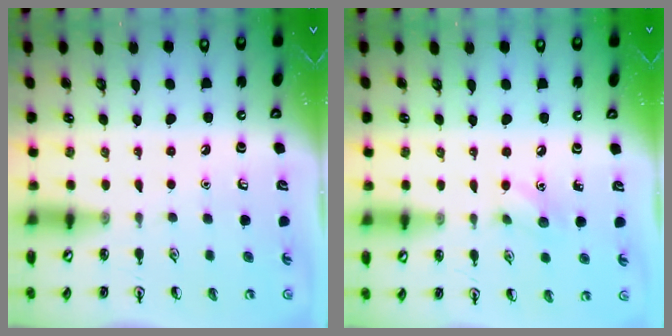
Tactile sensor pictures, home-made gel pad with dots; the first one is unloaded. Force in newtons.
{"total": 6.1, "press": 5.8, "slide": 1.7}